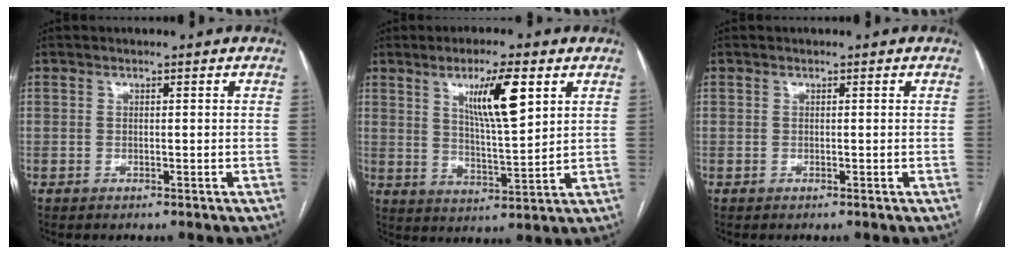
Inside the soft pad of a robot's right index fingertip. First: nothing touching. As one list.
[{"total": 9.7, "force": [4.3, 1.2, 8.6], "torque": [-0.150, -0.004, 0.076]}, {"total": 0.0}]